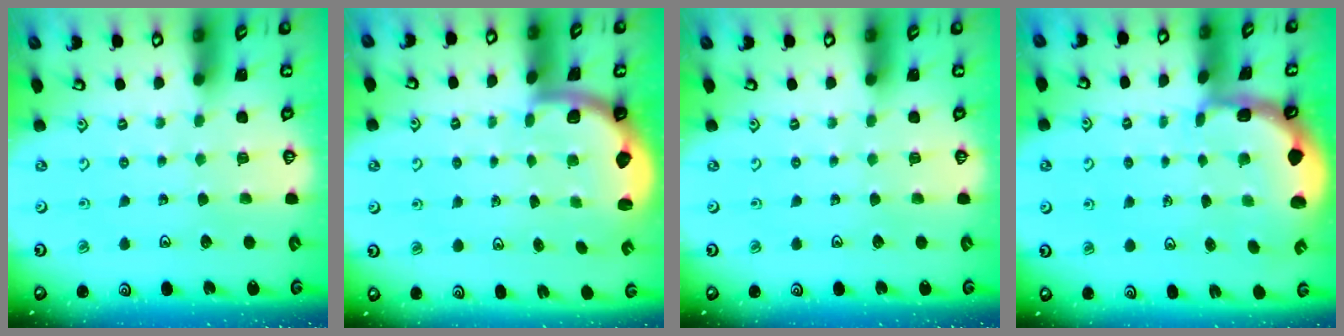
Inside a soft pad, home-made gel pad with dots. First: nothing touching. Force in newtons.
{"total": 2.1, "press": 2.0, "slide": 0.5}
{"total": 0.0}
{"total": 1.7, "press": 1.5, "slide": 0.7}